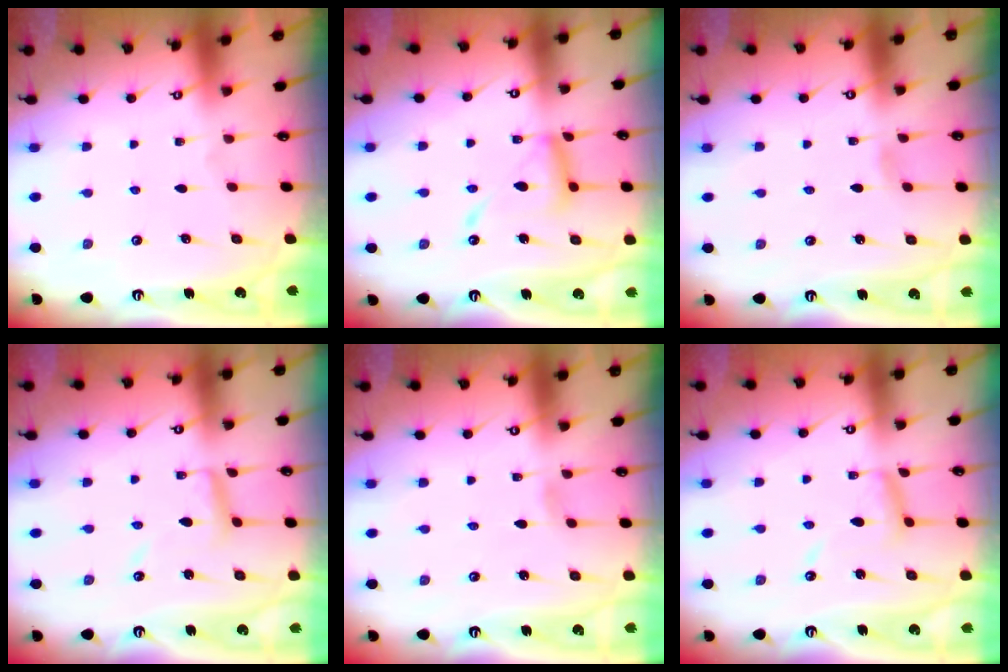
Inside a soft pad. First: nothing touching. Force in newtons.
{"total": 13.5, "press": 13.4, "slide": 1.1}
{"total": 2.6, "press": 2.6, "slide": 0.3}
{"total": 7.6, "press": 7.6, "slide": 0.4}
{"total": 2.6, "press": 2.6, "slide": 0.3}
{"total": 9.5, "press": 9.5, "slide": 0.7}